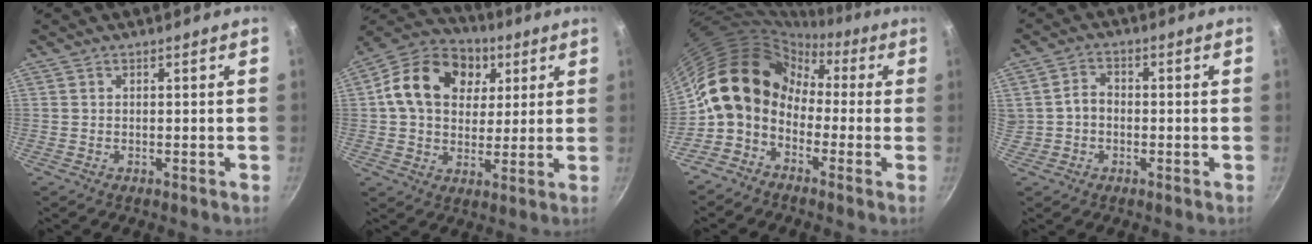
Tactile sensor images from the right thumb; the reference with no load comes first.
{"total": 18.2, "force": [4.9, 13.8, 10.8], "torque": [-0.171, 0.012, 0.070]}
{"total": 14.4, "force": [-0.8, 11.7, 8.4], "torque": [-0.116, 0.049, -0.039]}
{"total": 3.9, "force": [-0.6, 3.3, 2.0], "torque": [-0.015, 0.019, -0.012]}